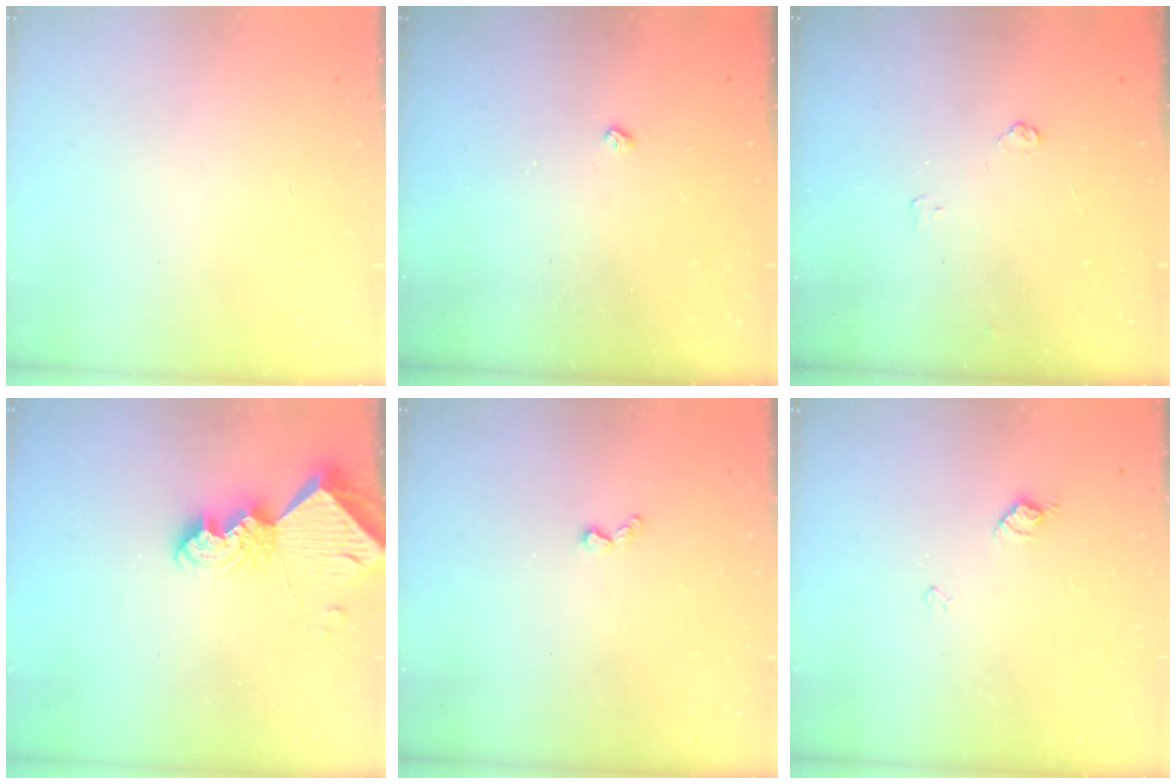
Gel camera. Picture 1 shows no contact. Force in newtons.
{"total": 2.2, "press": 2.1, "slide": 0.4}
{"total": 3.6, "press": 3.6, "slide": 0.4}
{"total": 9.6, "press": 9.5, "slide": 0.9}
{"total": 3.3, "press": 3.2, "slide": 0.5}
{"total": 6.8, "press": 6.8, "slide": 0.8}